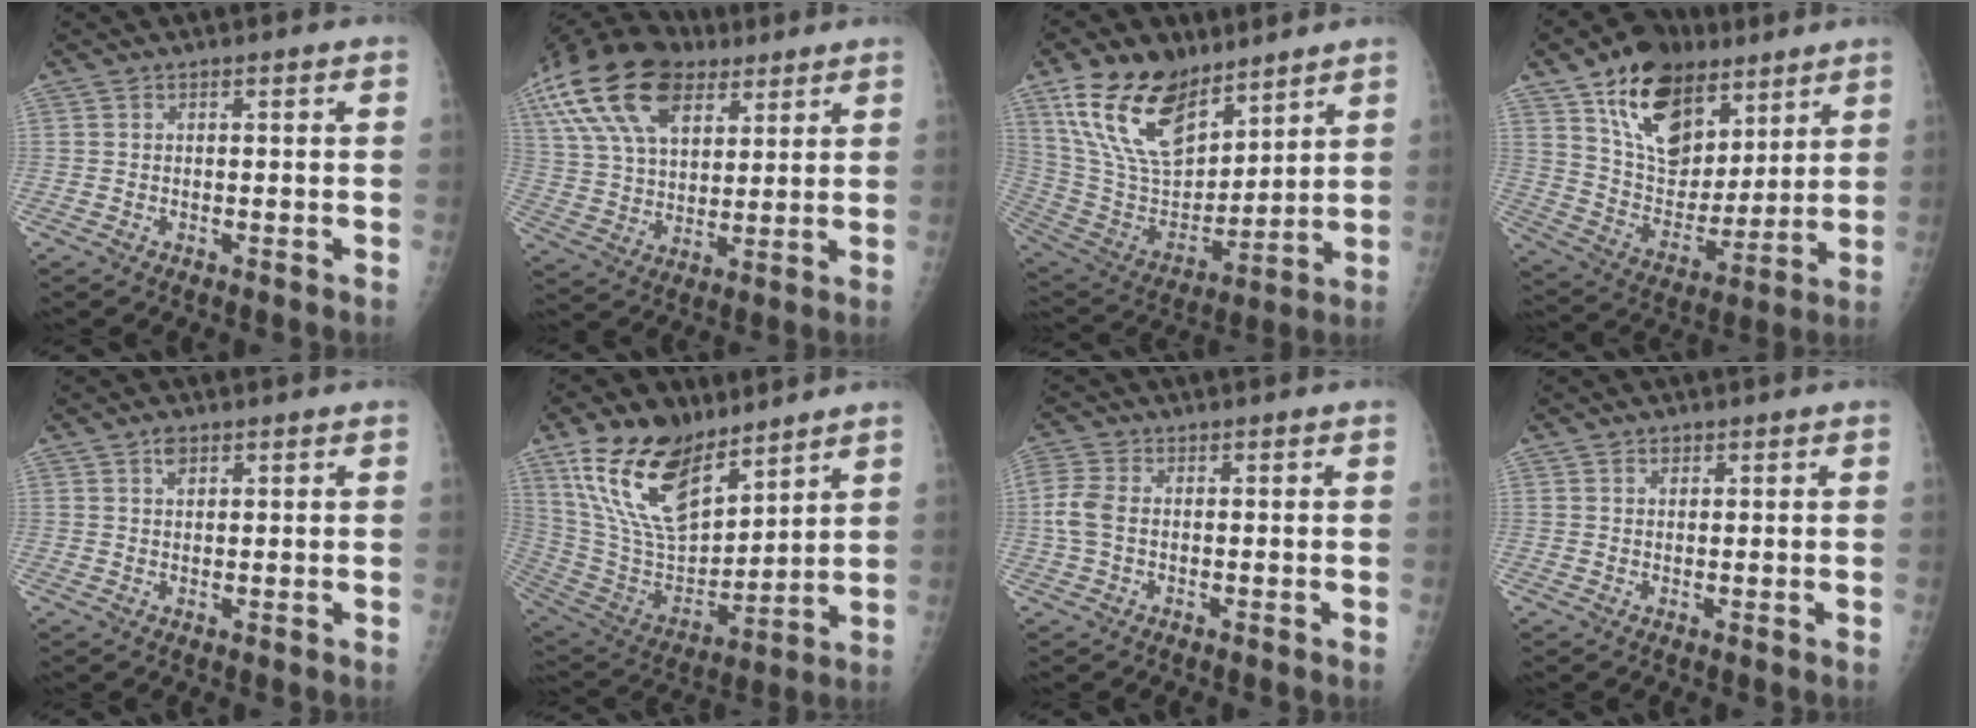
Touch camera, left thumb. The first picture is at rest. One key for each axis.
{"total": 26.7, "fx": 13.6, "fy": 15.9, "fz": 16.5, "tx": -0.356, "ty": 0.025, "tz": 0.250}
{"total": 20.3, "fx": 12.8, "fy": 10.7, "fz": 11.5, "tx": -0.177, "ty": -0.052, "tz": 0.253}
{"total": 20.4, "fx": 11.7, "fy": 12.6, "fz": 10.9, "tx": -0.135, "ty": -0.048, "tz": 0.207}
{"total": 2.2, "fx": 1.3, "fy": 1.4, "fz": 1.2, "tx": -0.012, "ty": -0.006, "tz": 0.021}
{"total": 20.3, "fx": 13.0, "fy": 9.8, "fz": 12.2, "tx": -0.192, "ty": -0.058, "tz": 0.258}
{"total": 4.1, "fx": 0.0, "fy": 2.7, "fz": 3.2, "tx": -0.091, "ty": 0.006, "tz": -0.007}
{"total": 1.4, "fx": 0.7, "fy": 1.1, "fz": 0.5, "tx": 0.001, "ty": -0.003, "tz": 0.010}